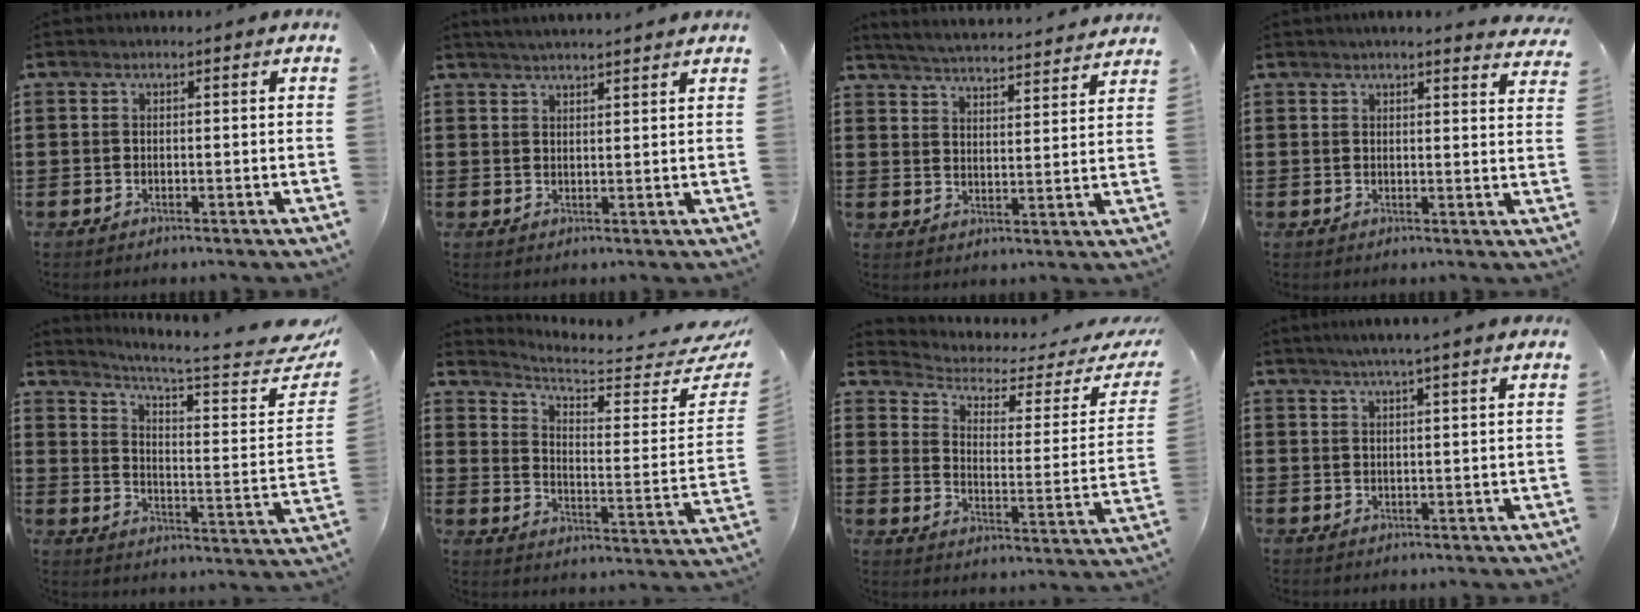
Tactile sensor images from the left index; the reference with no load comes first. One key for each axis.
{"total": 2.2, "fx": 2.2, "fy": -0.3, "fz": 0.3, "tx": -0.010, "ty": -0.001, "tz": 0.042}
{"total": 4.5, "fx": 4.4, "fy": -0.8, "fz": 0.4, "tx": -0.029, "ty": -0.035, "tz": 0.072}
{"total": 2.6, "fx": 2.5, "fy": -0.2, "fz": 0.6, "tx": -0.012, "ty": -0.010, "tz": 0.046}
{"total": 5.1, "fx": 4.2, "fy": -0.2, "fz": 2.8, "tx": -0.069, "ty": -0.046, "tz": 0.065}
{"total": 4.6, "fx": 3.9, "fy": 1.2, "fz": 2.1, "tx": -0.056, "ty": -0.037, "tz": 0.061}
{"total": 2.6, "fx": 1.7, "fy": 1.2, "fz": 1.5, "tx": -0.046, "ty": -0.019, "tz": 0.020}
{"total": 2.7, "fx": 2.3, "fy": -0.5, "fz": 1.4, "tx": -0.032, "ty": 0.001, "tz": 0.041}